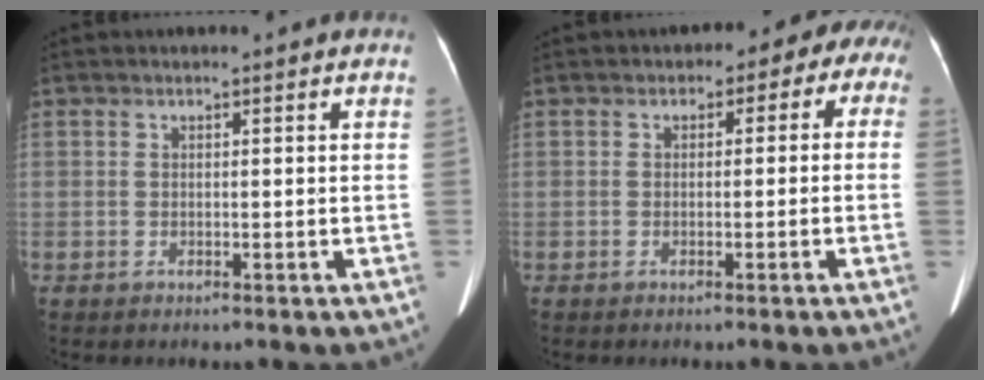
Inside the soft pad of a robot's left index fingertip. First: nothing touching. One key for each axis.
{"total": 5.6, "fx": 0.7, "fy": 3.7, "fz": 4.1, "tx": -0.032, "ty": 0.022, "tz": -0.002}